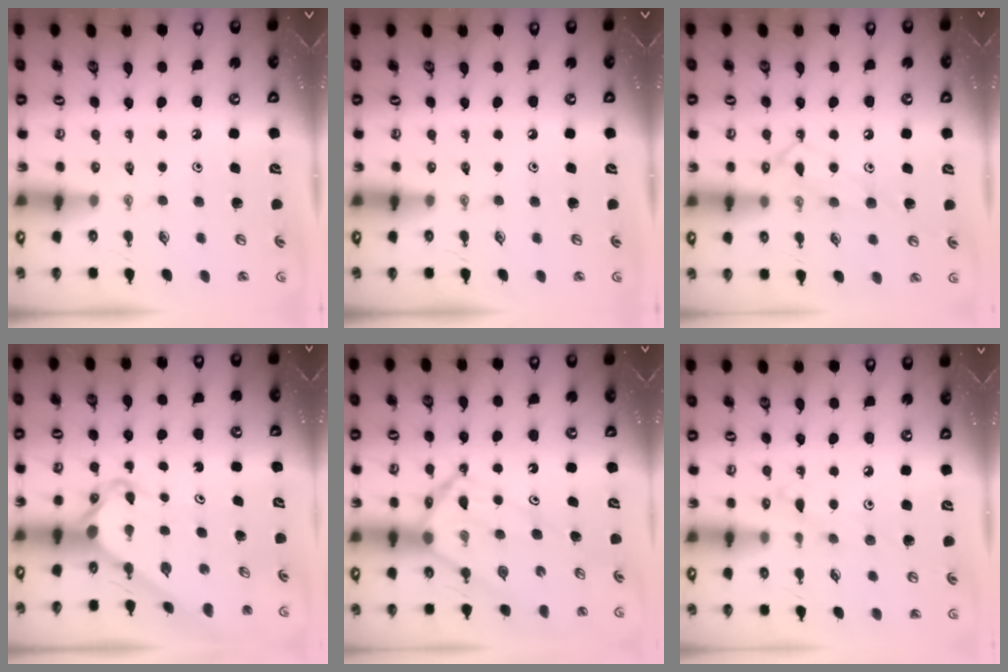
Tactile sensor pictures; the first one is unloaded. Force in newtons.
{"total": 0.0}
{"total": 12.1, "press": 12.0, "slide": 0.9}
{"total": 3.7, "press": 3.7, "slide": 0.3}
{"total": 13.4, "press": 13.4, "slide": 1.3}
{"total": 6.3, "press": 6.3, "slide": 0.7}